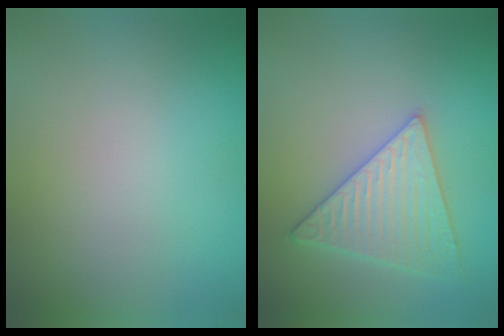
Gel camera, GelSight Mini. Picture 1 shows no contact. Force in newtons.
{"total": 4.6, "press": 4.2, "slide": 1.9}